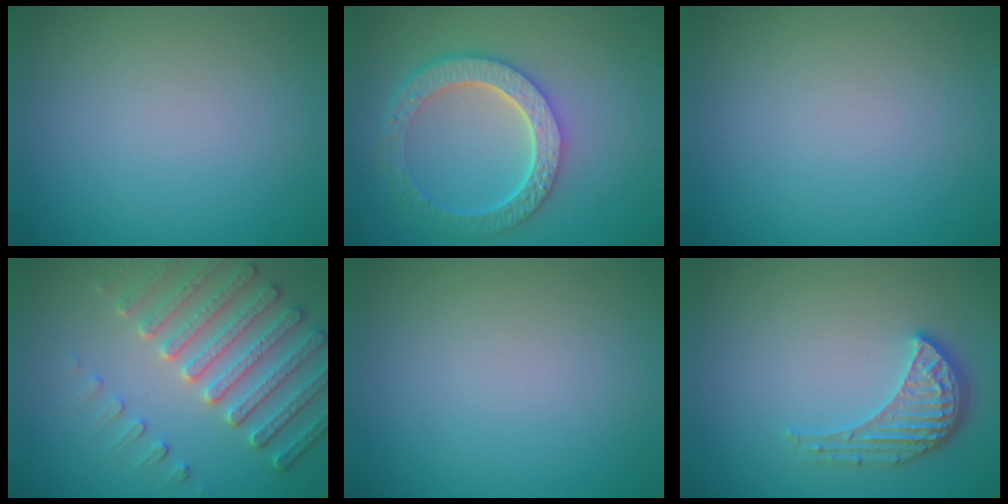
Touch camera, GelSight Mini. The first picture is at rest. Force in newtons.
{"total": 6.0, "press": 4.5, "slide": 3.9}
{"total": 0.0}
{"total": 5.9, "press": 4.9, "slide": 3.3}
{"total": 0.0}
{"total": 3.4, "press": 3.2, "slide": 1.3}